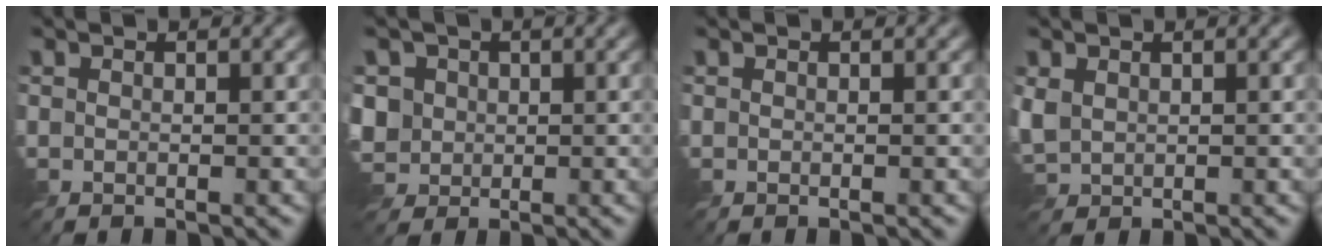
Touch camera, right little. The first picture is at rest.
{"total": 5.1, "force": [0.8, 4.5, 2.2], "torque": [-0.072, 0.013, 0.017]}
{"total": 0.0}
{"total": 2.7, "force": [0.7, 2.1, 1.6], "torque": [-0.048, 0.000, 0.012]}